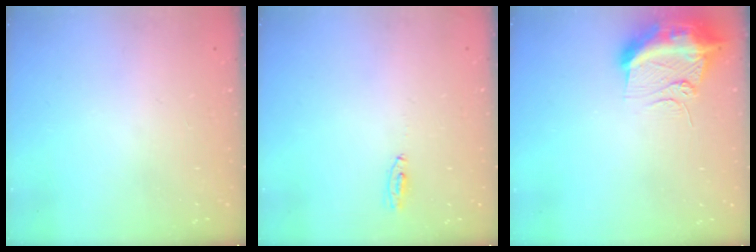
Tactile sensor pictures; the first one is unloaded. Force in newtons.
{"total": 3.4, "press": 2.9, "slide": 1.7}
{"total": 13.2, "press": 13.1, "slide": 1.4}